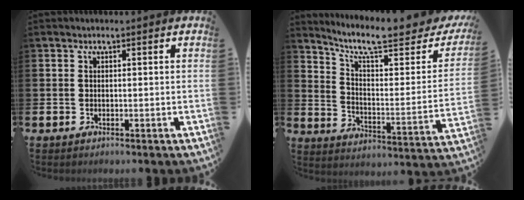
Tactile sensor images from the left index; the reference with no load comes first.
{"total": 9.2, "force": [7.7, 1.9, 4.8], "torque": [-0.104, -0.062, 0.124]}